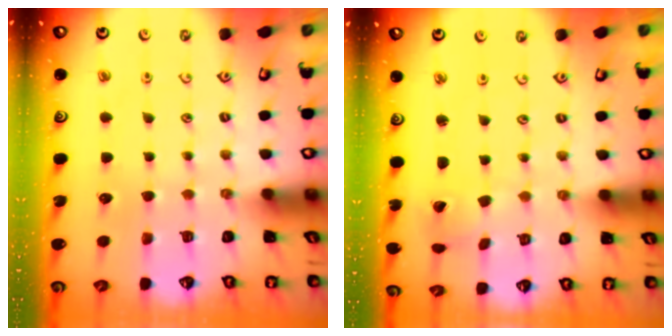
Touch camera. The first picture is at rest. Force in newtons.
{"total": 1.1, "press": 1.1, "slide": 0.1}